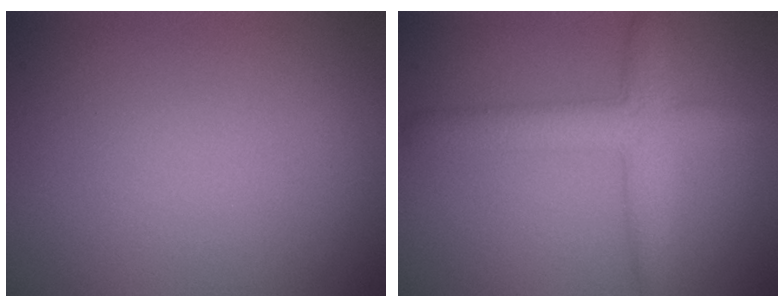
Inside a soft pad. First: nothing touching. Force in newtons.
{"total": 4.0, "press": 4.0, "slide": 0.1}